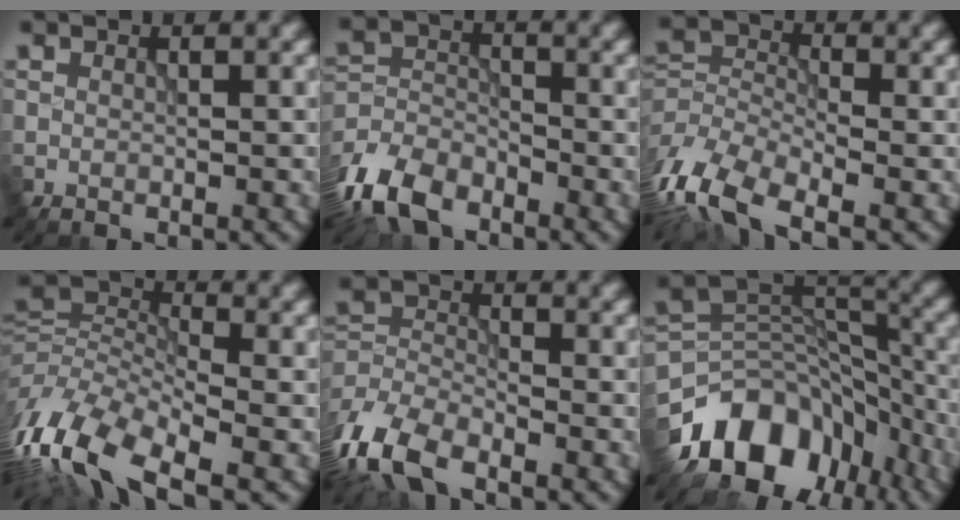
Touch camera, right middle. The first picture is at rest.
{"total": 6.6, "force": [-4.8, 3.3, 3.0], "torque": [-0.062, -0.006, -0.107]}
{"total": 8.0, "force": [-4.8, 3.8, 5.2], "torque": [-0.107, -0.007, -0.104]}
{"total": 12.2, "force": [-5.7, 5.5, 9.2], "torque": [-0.202, 0.002, -0.126]}
{"total": 6.8, "force": [-4.5, 3.1, 4.0], "torque": [-0.086, -0.008, -0.101]}
{"total": 11.4, "force": [-7.0, 7.0, 5.7], "torque": [-0.091, 0.013, -0.130]}